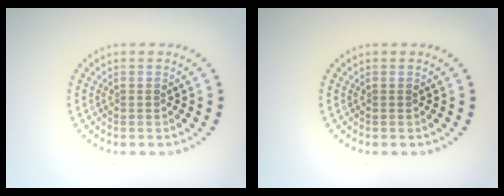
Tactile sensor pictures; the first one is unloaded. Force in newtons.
{"total": 0.0}